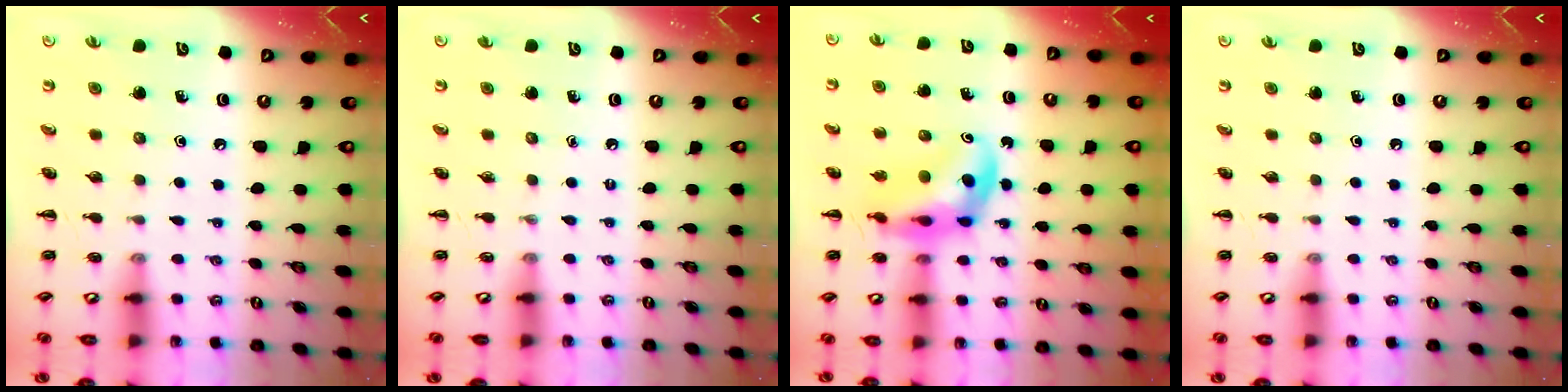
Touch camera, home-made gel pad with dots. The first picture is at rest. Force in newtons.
{"total": 0.0}
{"total": 10.0, "press": 9.5, "slide": 3.2}
{"total": 0.0}